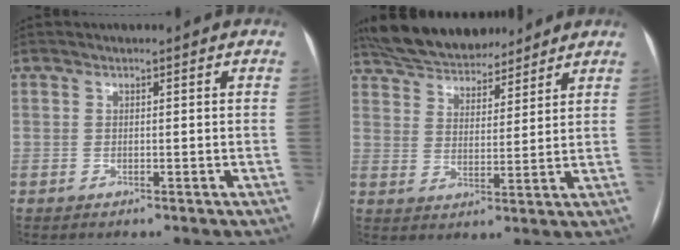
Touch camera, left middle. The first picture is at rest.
{"total": 14.0, "force": [12.6, 4.1, 4.7], "torque": [-0.080, 0.023, 0.208]}